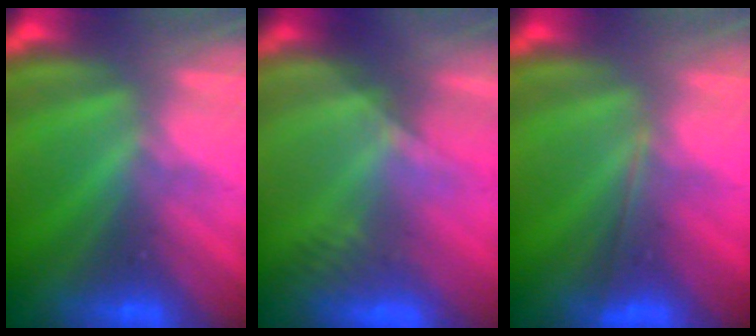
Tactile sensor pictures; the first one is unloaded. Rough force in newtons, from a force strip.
{"total": 2.4}
{"total": 1.8}